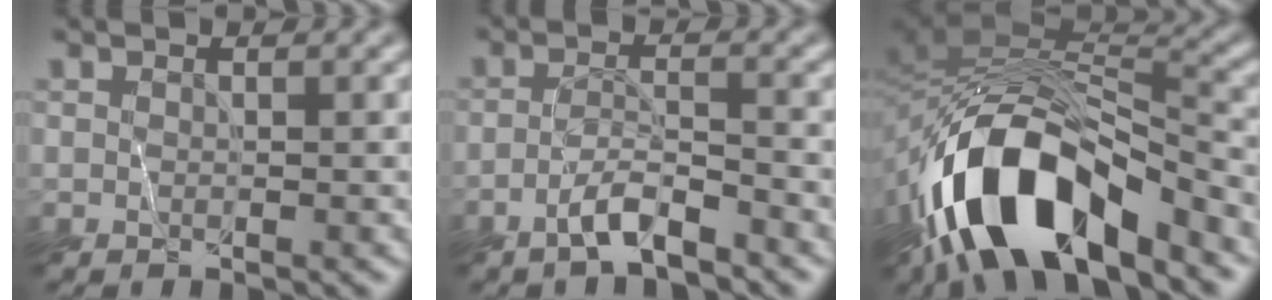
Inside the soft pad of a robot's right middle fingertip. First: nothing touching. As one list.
[{"total": 2.9, "force": [-2.6, -0.1, 1.3], "torque": [-0.030, 0.005, -0.057]}, {"total": 12.5, "force": [-7.8, 5.4, 8.1], "torque": [-0.139, -0.005, -0.141]}]